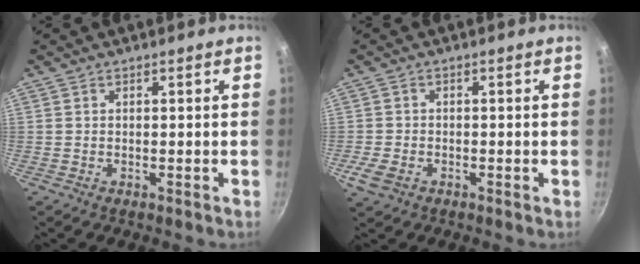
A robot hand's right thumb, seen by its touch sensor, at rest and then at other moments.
{"total": 3.7, "force": [-1.7, 2.4, 2.2], "torque": [-0.047, 0.002, -0.034]}